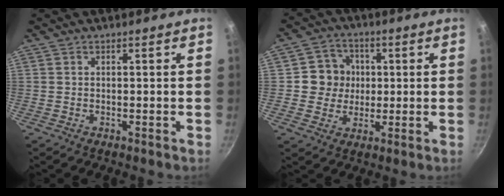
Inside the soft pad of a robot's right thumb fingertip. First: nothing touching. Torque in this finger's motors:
{"motor_torque": [0.23, 1.77, 0.56, -0.41, 0.01]}